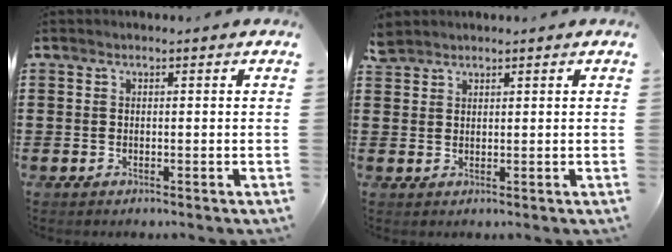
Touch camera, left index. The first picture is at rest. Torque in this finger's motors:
{"motor_torque": [0.20, -0.19, -0.01, 0.00]}